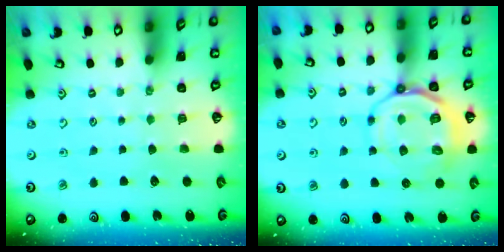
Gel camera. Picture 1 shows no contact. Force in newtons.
{"total": 11.5, "press": 11.2, "slide": 2.6}